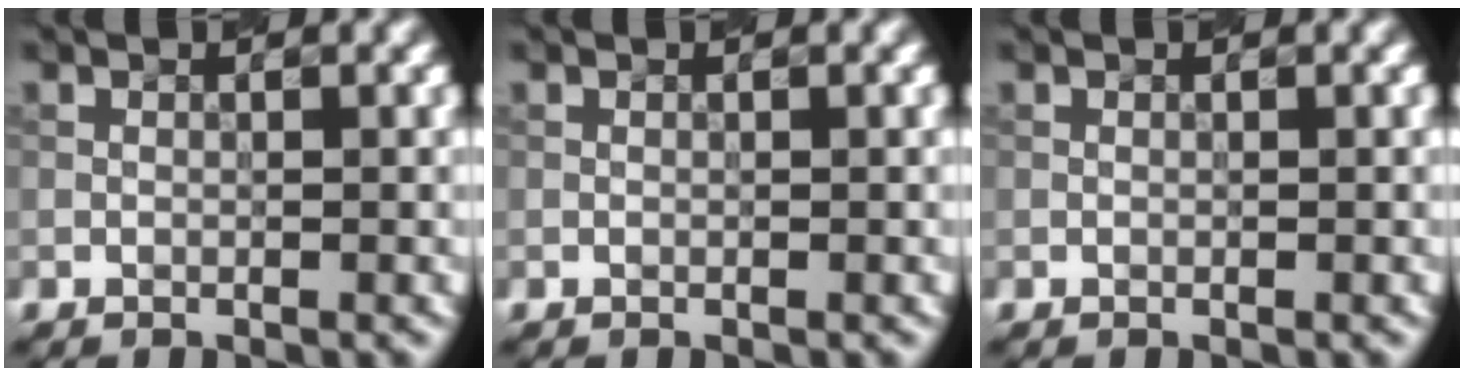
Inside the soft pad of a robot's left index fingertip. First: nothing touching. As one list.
[{"total": 0.0}, {"total": 0.0}]